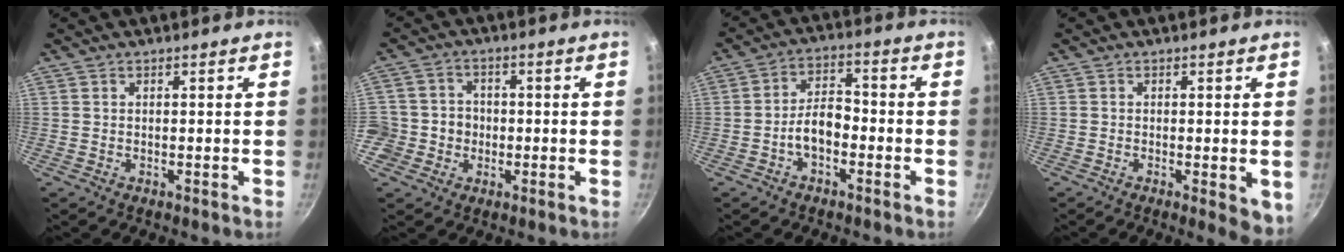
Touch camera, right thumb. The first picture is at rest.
{"total": 7.4, "force": [-1.7, 7.0, 1.9], "torque": [-0.004, 0.022, -0.040]}
{"total": 6.2, "force": [-2.5, 3.5, 4.4], "torque": [-0.061, 0.035, -0.047]}
{"total": 4.9, "force": [-1.2, 1.7, 4.5], "torque": [-0.050, -0.007, -0.014]}